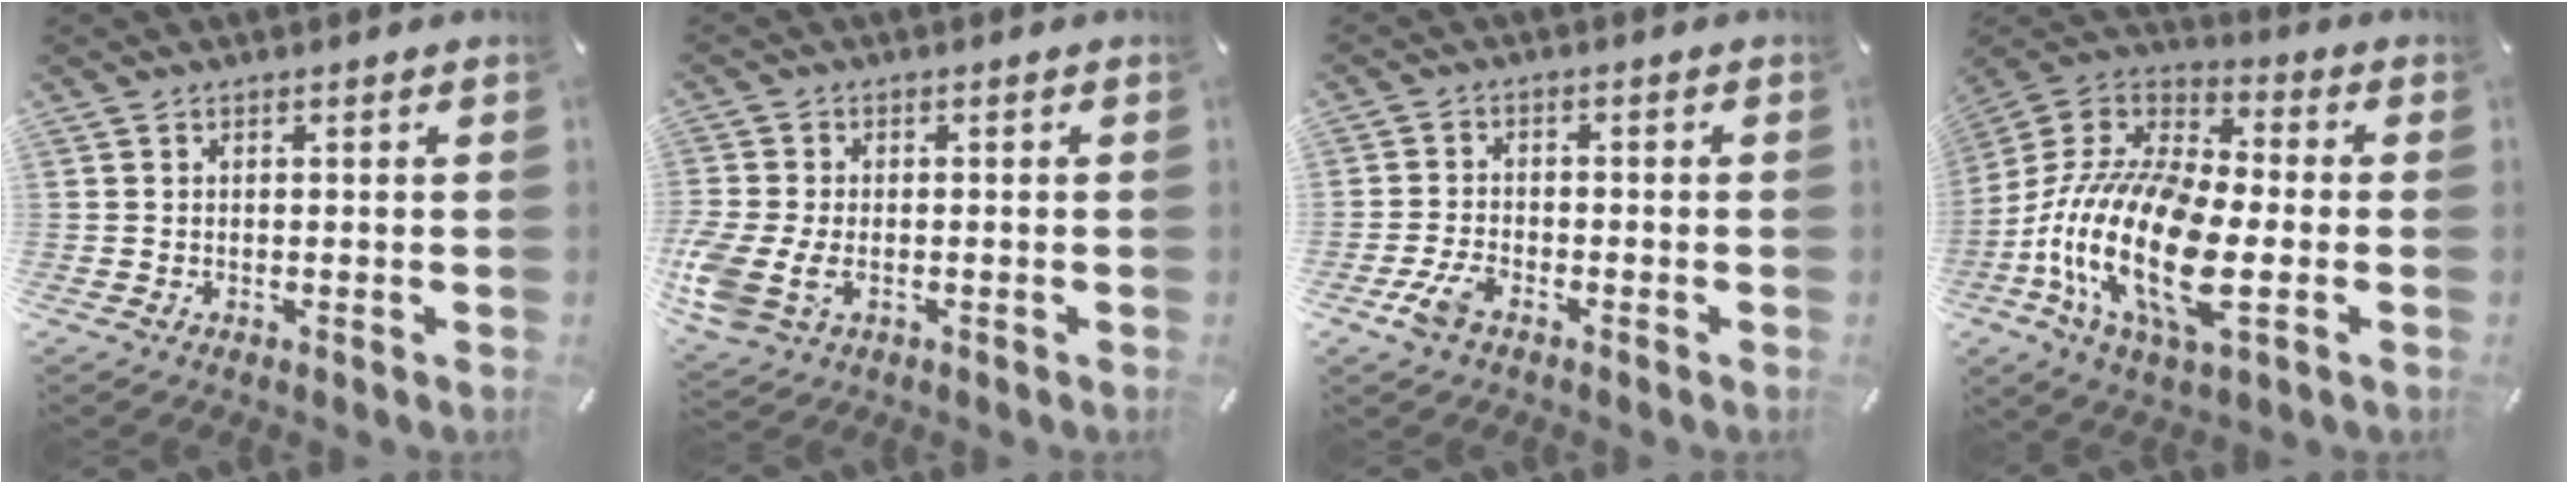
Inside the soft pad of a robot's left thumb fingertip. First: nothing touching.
{"total": 7.3, "force": [-1.8, 5.1, 5.0], "torque": [-0.128, -0.003, -0.032]}
{"total": 5.3, "force": [-3.1, 3.1, 3.1], "torque": [-0.072, 0.012, -0.061]}
{"total": 21.8, "force": [-7.1, 9.8, 18.1], "torque": [-0.413, 0.000, -0.130]}